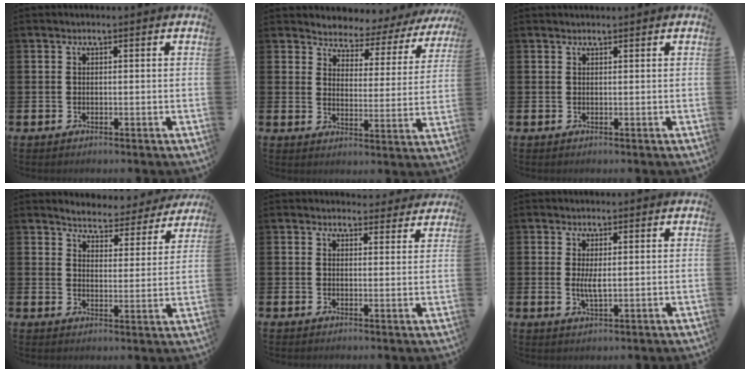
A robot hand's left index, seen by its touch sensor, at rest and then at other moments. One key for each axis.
{"total": 3.6, "fx": 3.4, "fy": 1.4, "fz": -0.2, "tx": -0.025, "ty": -0.036, "tz": 0.050}
{"total": 0.5, "fx": 0.5, "fy": -0.1, "fz": 0.0, "tx": 0.008, "ty": -0.005, "tz": 0.009}
{"total": 4.4, "fx": 4.3, "fy": 0.8, "fz": 0.1, "tx": -0.021, "ty": -0.032, "tz": 0.072}
{"total": 2.9, "fx": 2.8, "fy": 0.8, "fz": -0.1, "tx": 0.013, "ty": -0.019, "tz": 0.047}
{"total": 2.5, "fx": 0.5, "fy": 0.7, "fz": 2.4, "tx": -0.040, "ty": -0.004, "tz": 0.006}